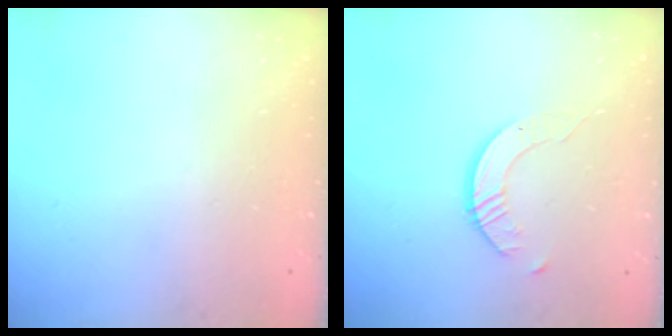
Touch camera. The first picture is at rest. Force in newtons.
{"total": 2.4, "press": 2.4, "slide": 0.3}